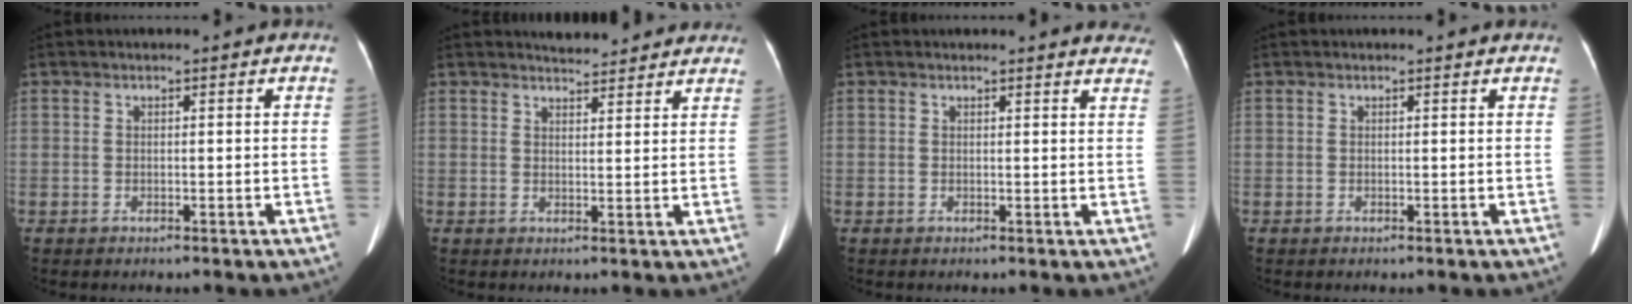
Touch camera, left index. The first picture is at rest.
{"total": 6.2, "force": [5.9, 1.4, 1.2], "torque": [-0.013, 0.010, 0.061]}
{"total": 7.9, "force": [7.7, 1.3, 1.3], "torque": [0.010, -0.018, 0.051]}
{"total": 1.5, "force": [1.5, 0.2, 0.3], "torque": [-0.013, 0.005, 0.010]}